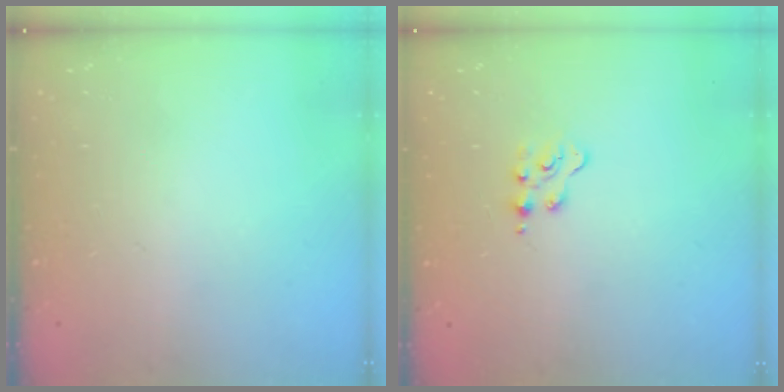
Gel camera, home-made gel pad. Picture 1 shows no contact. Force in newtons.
{"total": 2.1, "press": 2.1, "slide": 0.5}